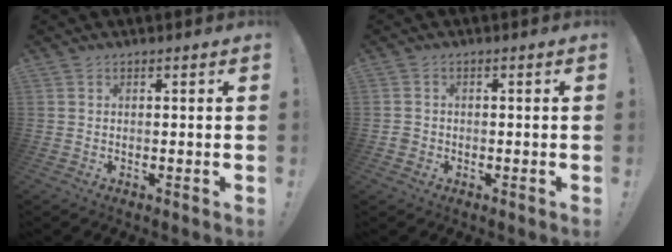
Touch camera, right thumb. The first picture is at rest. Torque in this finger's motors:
{"motor_torque": [-0.13, 0.20, 0.47, -0.18, 0.06]}